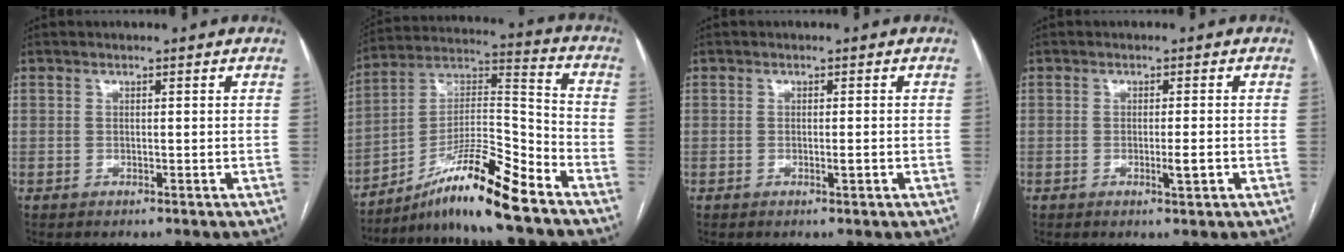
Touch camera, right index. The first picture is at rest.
{"total": 14.6, "force": [-10.7, 0.1, 9.9], "torque": [-0.181, 0.012, -0.186]}
{"total": 1.1, "force": [-0.4, -0.1, 1.0], "torque": [-0.020, -0.001, -0.005]}
{"total": 2.3, "force": [-0.8, -0.1, 2.2], "torque": [-0.039, -0.004, -0.012]}